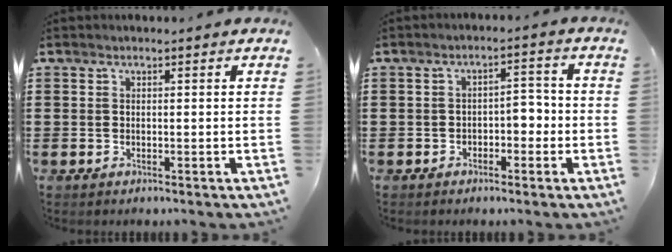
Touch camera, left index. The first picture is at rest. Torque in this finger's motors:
{"motor_torque": [0.12, 0.07, 0.05, 0.04]}